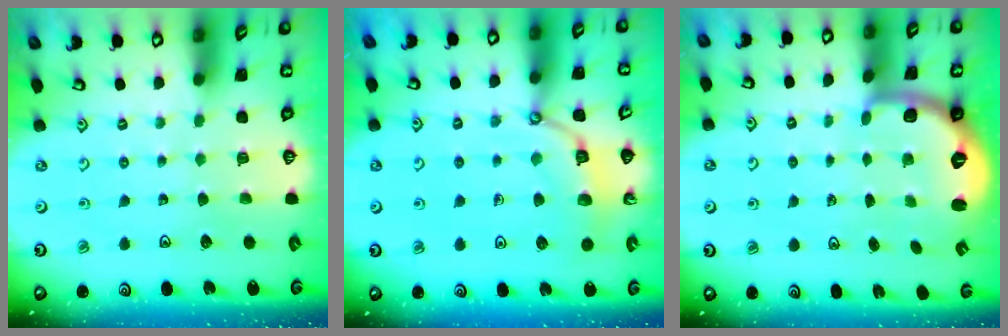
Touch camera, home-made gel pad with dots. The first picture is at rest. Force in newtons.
{"total": 6.9, "press": 6.9, "slide": 0.4}
{"total": 2.7, "press": 1.8, "slide": 2.0}